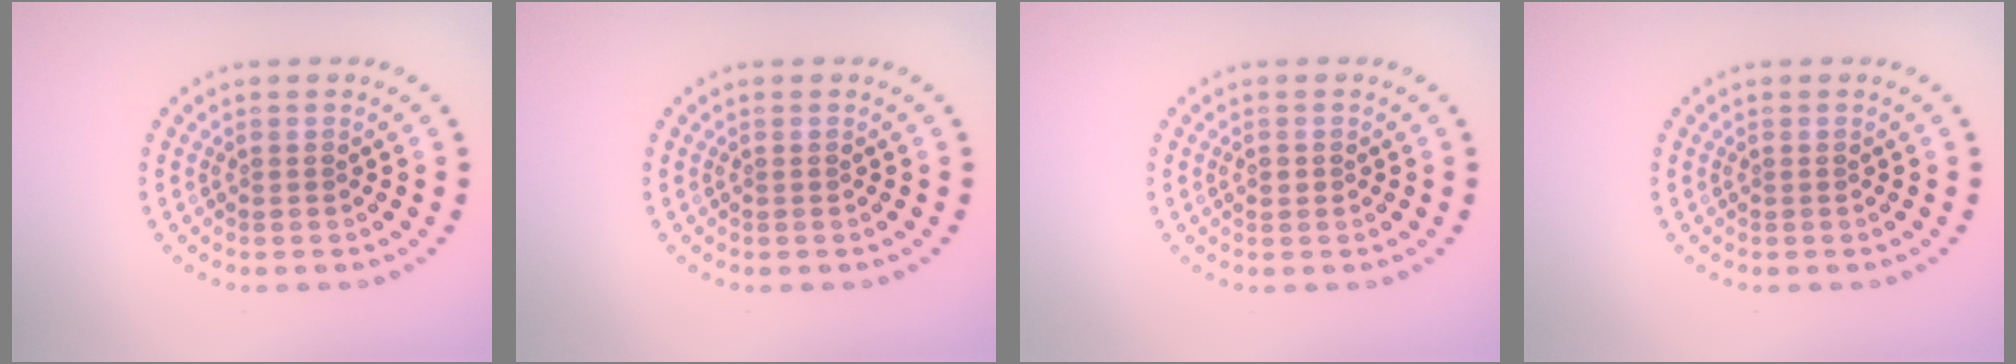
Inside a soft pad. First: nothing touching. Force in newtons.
{"total": 0.0}
{"total": 0.9, "press": 0.9, "slide": 0.0}
{"total": 0.0}